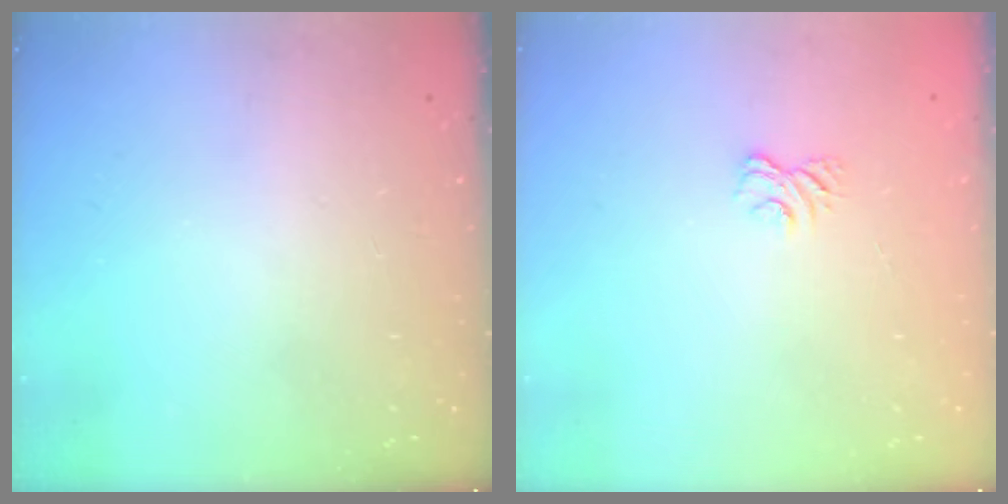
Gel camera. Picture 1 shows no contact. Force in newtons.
{"total": 2.8, "press": 2.5, "slide": 1.3}